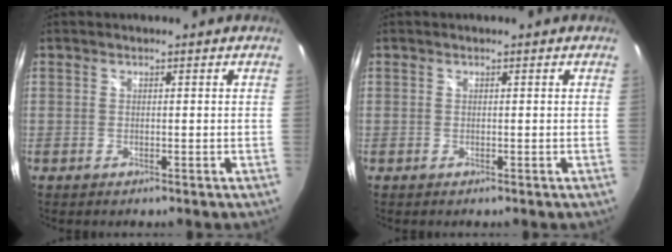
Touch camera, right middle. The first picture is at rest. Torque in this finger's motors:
{"motor_torque": [-0.36, -0.35, 0.00, 0.00]}